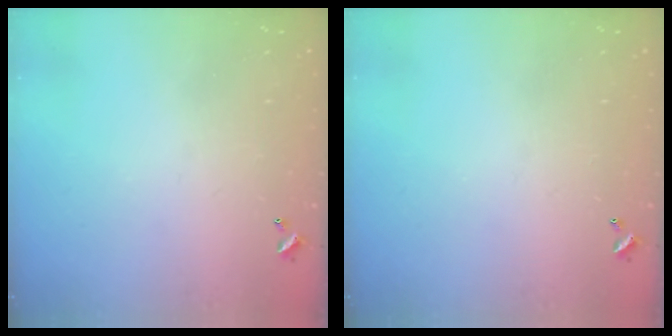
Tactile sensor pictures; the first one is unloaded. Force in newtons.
{"total": 0.0}